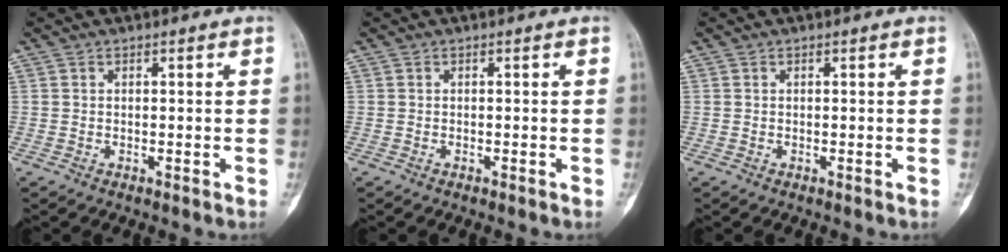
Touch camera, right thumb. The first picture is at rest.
{"total": 0.0}
{"total": 0.0}